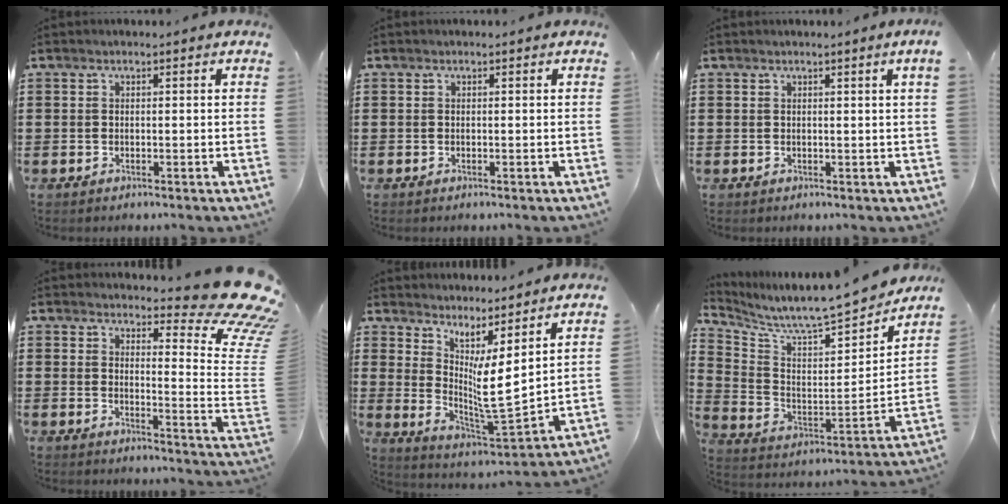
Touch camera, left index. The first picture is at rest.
{"total": 0.0}
{"total": 1.1, "force": [0.5, -0.6, 0.7], "torque": [-0.013, -0.007, 0.009]}
{"total": 11.2, "force": [8.9, 1.9, 6.6], "torque": [-0.091, -0.073, 0.153]}
{"total": 5.8, "force": [1.9, 0.5, 5.5], "torque": [-0.109, -0.048, 0.027]}
{"total": 7.7, "force": [7.5, 0.2, 2.0], "torque": [-0.072, -0.072, 0.119]}